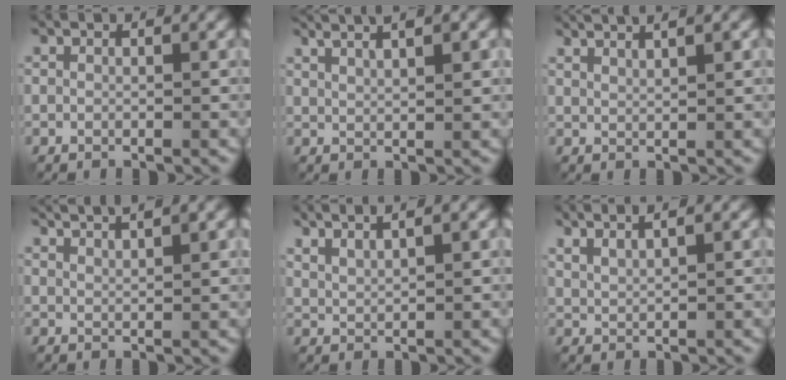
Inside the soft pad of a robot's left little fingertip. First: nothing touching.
{"total": 5.4, "force": [3.3, 1.6, 4.0], "torque": [-0.047, 0.022, 0.034]}
{"total": 4.3, "force": [3.0, 1.1, 2.8], "torque": [-0.022, 0.014, 0.026]}
{"total": 3.7, "force": [2.8, 0.7, 2.4], "torque": [-0.019, 0.007, 0.031]}
{"total": 3.9, "force": [3.0, 1.0, 2.4], "torque": [-0.025, 0.013, 0.036]}
{"total": 3.6, "force": [2.6, 1.0, 2.2], "torque": [-0.024, 0.014, 0.031]}